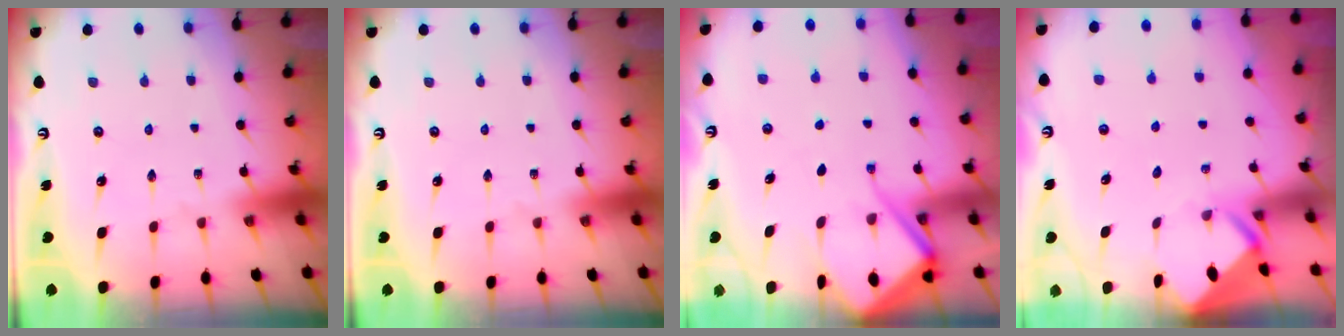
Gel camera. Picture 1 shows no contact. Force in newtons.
{"total": 0.0}
{"total": 8.5, "press": 8.4, "slide": 0.7}
{"total": 3.0, "press": 3.0, "slide": 0.1}